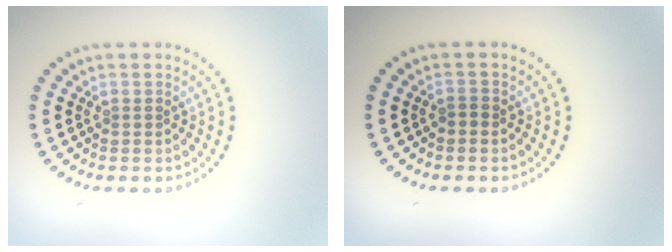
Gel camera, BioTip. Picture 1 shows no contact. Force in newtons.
{"total": 0.7, "press": 0.7, "slide": 0.3}